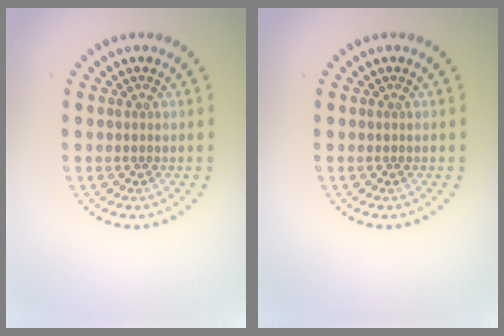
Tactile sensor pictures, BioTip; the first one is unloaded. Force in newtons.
{"total": 0.0}